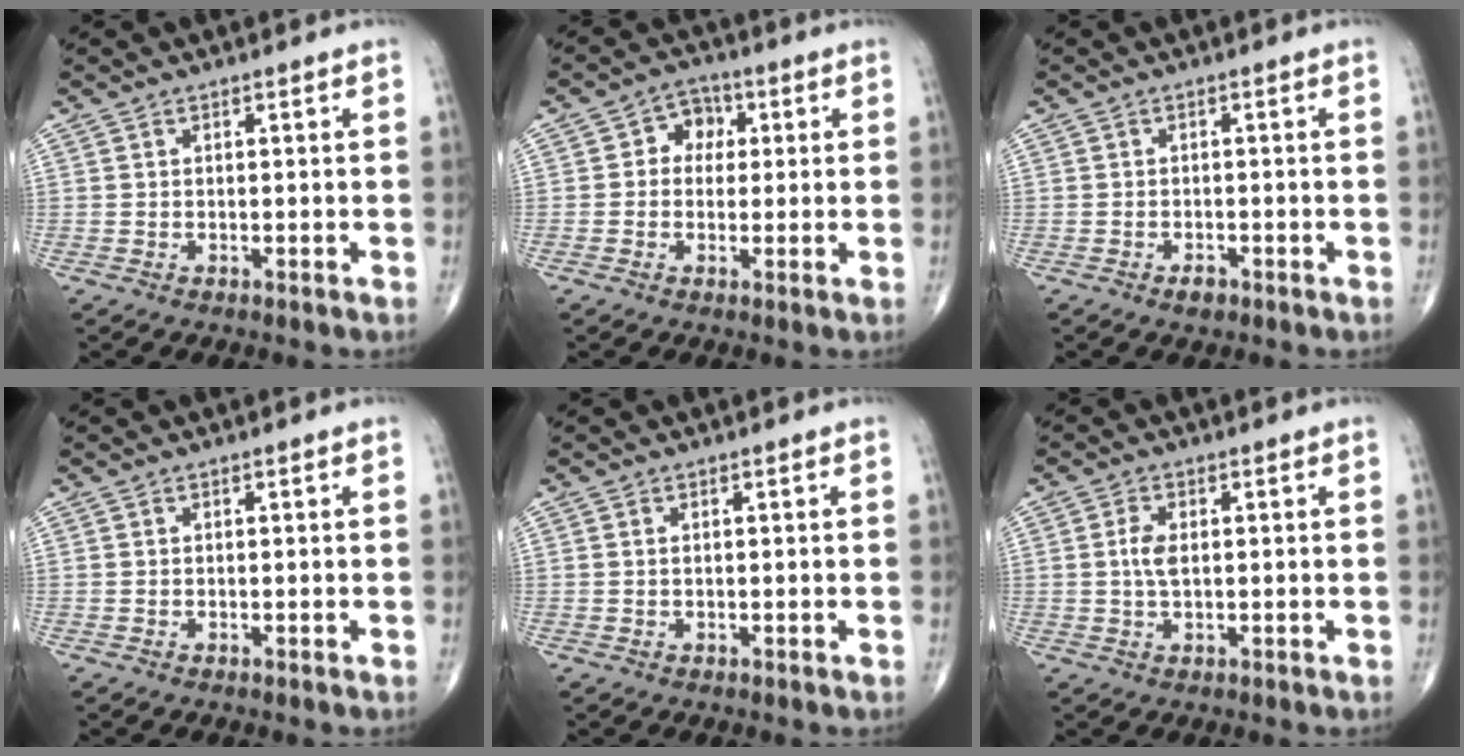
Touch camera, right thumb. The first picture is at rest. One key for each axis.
{"total": 5.3, "fx": 0.9, "fy": 4.4, "fz": 2.8, "tx": -0.007, "ty": 0.011, "tz": 0.004}
{"total": 1.7, "fx": -1.1, "fy": 1.0, "fz": 0.9, "tx": -0.015, "ty": 0.002, "tz": -0.016}
{"total": 0.0}
{"total": 0.0}
{"total": 3.5, "fx": 0.3, "fy": 1.7, "fz": 3.0, "tx": -0.064, "ty": 0.000, "tz": 0.005}